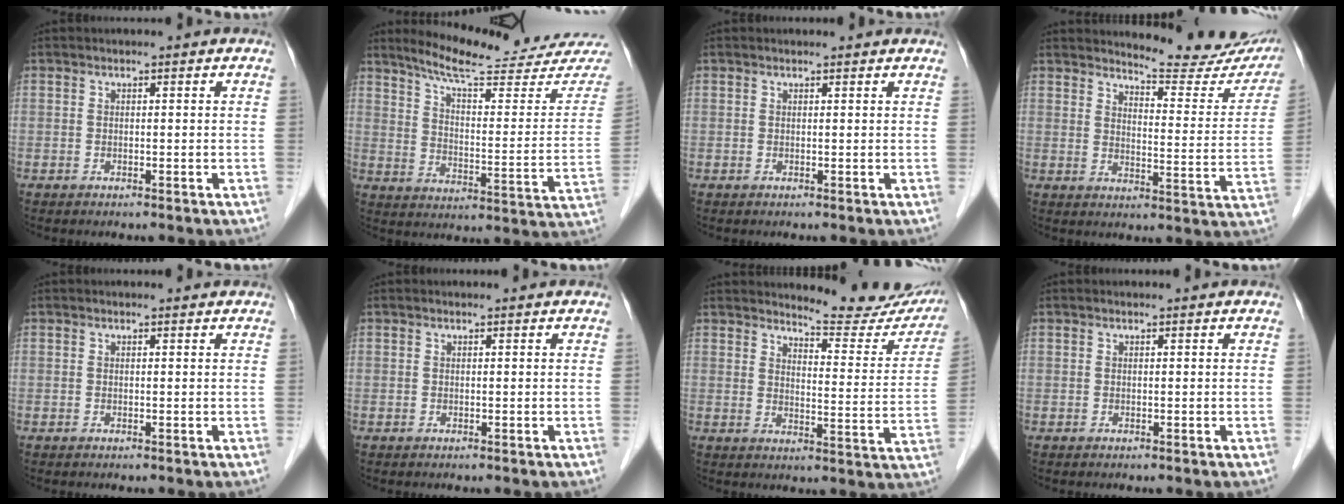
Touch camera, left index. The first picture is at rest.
{"total": 21.3, "force": [19.8, 1.5, 7.9], "torque": [-0.113, -0.072, 0.257]}
{"total": 1.9, "force": [1.9, 0.2, 0.3], "torque": [-0.013, 0.010, 0.019]}
{"total": 15.8, "force": [14.9, 2.3, 4.5], "torque": [-0.044, -0.074, 0.165]}
{"total": 1.5, "force": [1.5, 0.2, 0.1], "torque": [-0.011, 0.002, 0.015]}
{"total": 1.3, "force": [1.3, 0.1, 0.2], "torque": [-0.012, 0.008, 0.015]}
{"total": 15.2, "force": [14.5, 2.3, 3.9], "torque": [-0.036, -0.071, 0.158]}
{"total": 1.2, "force": [1.2, 0.1, 0.2], "torque": [-0.011, 0.008, 0.014]}